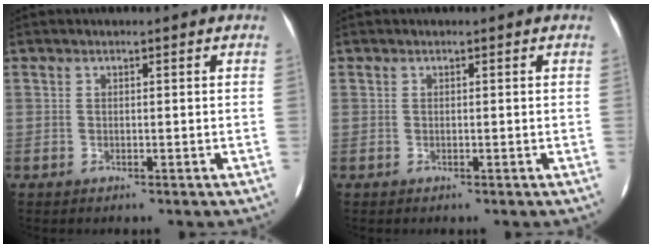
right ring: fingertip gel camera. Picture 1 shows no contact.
{"total": 0.0}